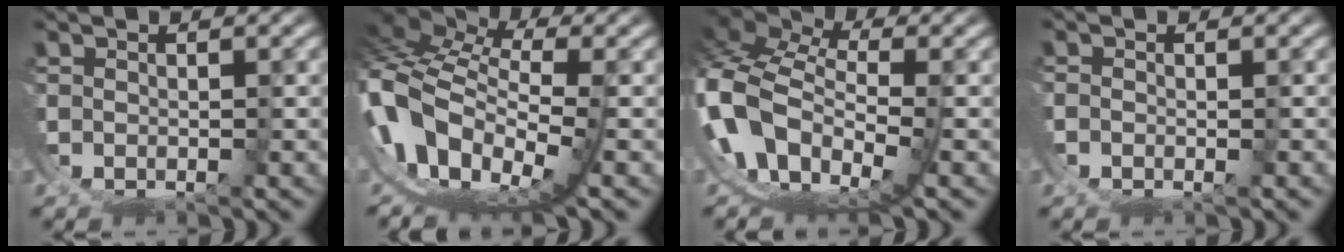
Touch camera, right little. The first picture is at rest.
{"total": 11.6, "force": [0.0, 7.9, 8.5], "torque": [-0.192, -0.023, 0.004]}
{"total": 11.0, "force": [0.8, 8.0, 7.5], "torque": [-0.176, -0.022, 0.011]}
{"total": 1.0, "force": [-0.7, 0.6, 0.5], "torque": [-0.013, -0.007, -0.009]}